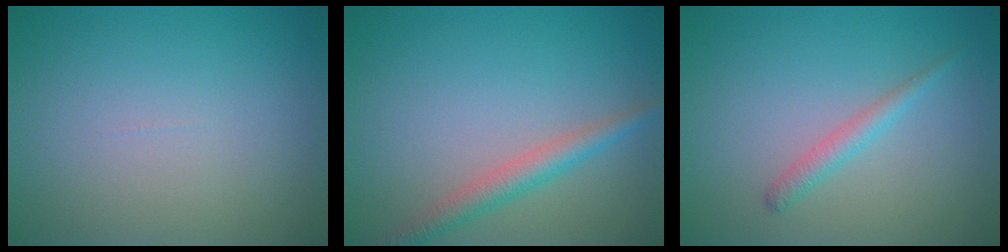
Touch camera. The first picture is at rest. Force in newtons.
{"total": 2.7, "press": 2.7, "slide": 0.1}
{"total": 1.6, "press": 1.6, "slide": 0.0}